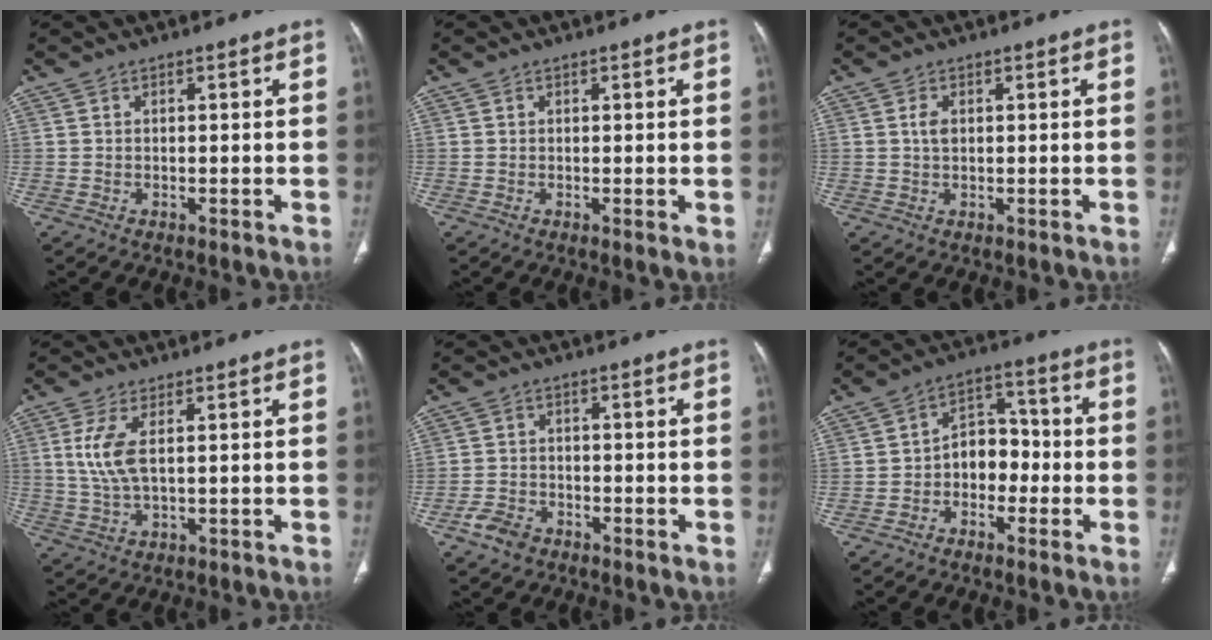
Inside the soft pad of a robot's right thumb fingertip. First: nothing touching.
{"total": 0.9, "force": [0.3, 0.3, 0.8], "torque": [-0.016, -0.005, 0.002]}
{"total": 1.9, "force": [0.4, 1.2, 1.5], "torque": [-0.028, 0.001, 0.008]}
{"total": 6.5, "force": [1.5, 2.6, 5.8], "torque": [-0.144, -0.005, 0.037]}
{"total": 4.0, "force": [-2.6, 2.5, 1.6], "torque": [-0.030, 0.013, -0.046]}
{"total": 7.7, "force": [-1.9, 5.7, 4.8], "torque": [-0.035, 0.039, -0.045]}